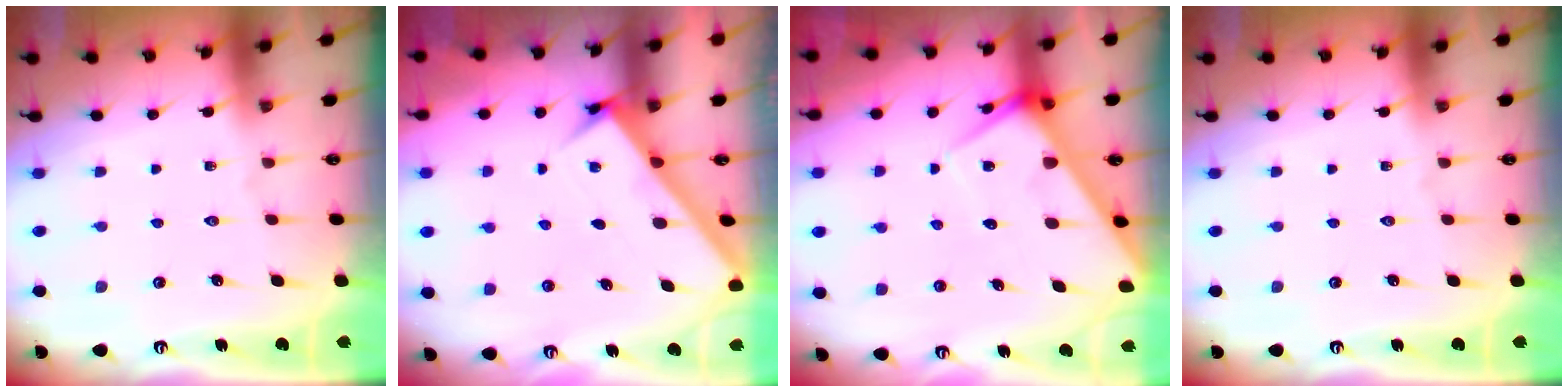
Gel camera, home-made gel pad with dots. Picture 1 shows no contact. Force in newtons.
{"total": 2.9, "press": 2.9, "slide": 0.2}
{"total": 5.7, "press": 5.6, "slide": 0.6}
{"total": 0.0}